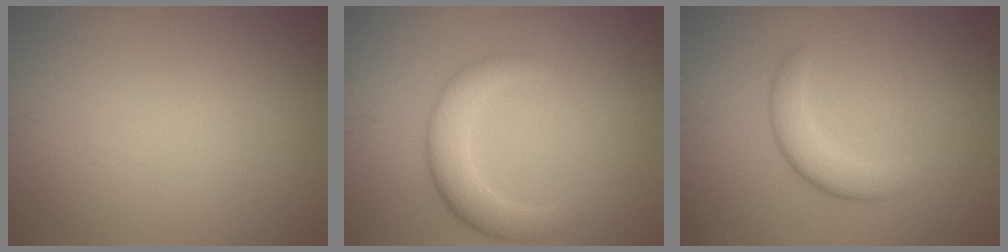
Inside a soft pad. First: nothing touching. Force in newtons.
{"total": 3.7, "press": 3.7, "slide": 0.1}
{"total": 2.8, "press": 2.8, "slide": 0.2}